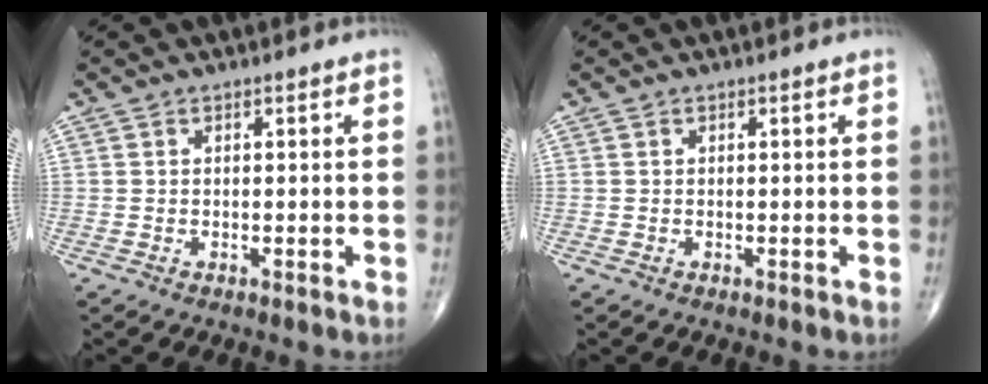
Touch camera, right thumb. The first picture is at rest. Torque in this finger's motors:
{"motor_torque": [0.00, 0.00, 0.00, 0.00, 0.00]}